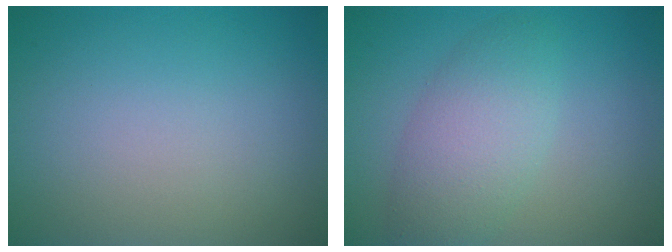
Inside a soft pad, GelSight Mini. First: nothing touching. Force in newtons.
{"total": 4.5, "press": 4.5, "slide": 0.2}